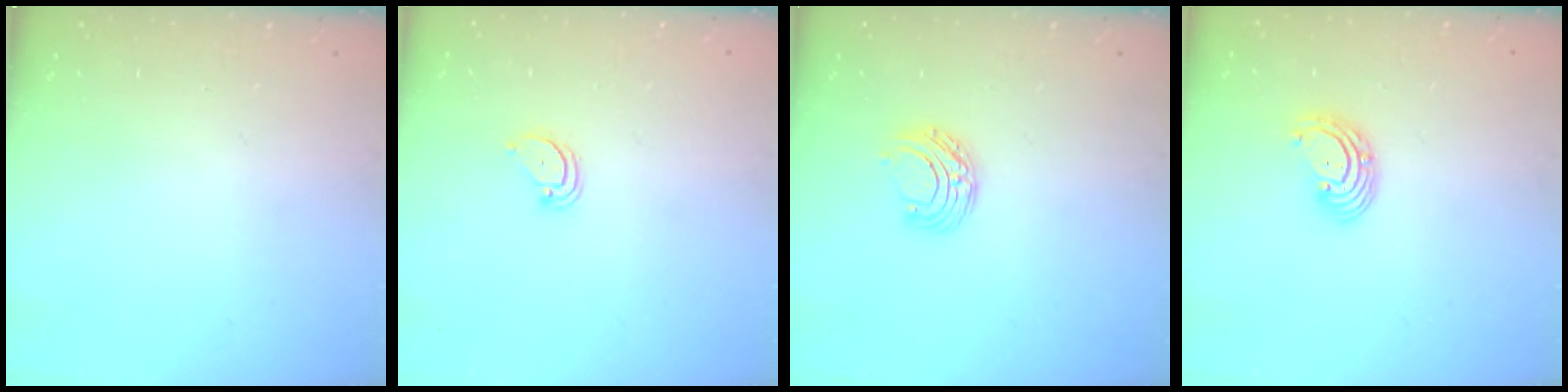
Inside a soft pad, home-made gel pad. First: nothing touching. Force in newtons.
{"total": 3.0, "press": 3.0, "slide": 0.2}
{"total": 6.4, "press": 6.3, "slide": 0.6}
{"total": 3.9, "press": 3.9, "slide": 0.3}